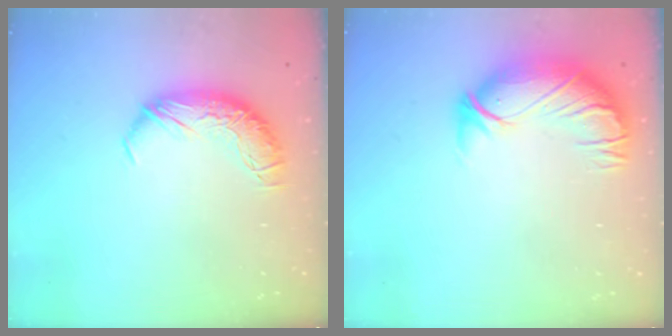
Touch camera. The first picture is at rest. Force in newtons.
{"total": 3.0, "press": 0.3, "slide": 3.0}